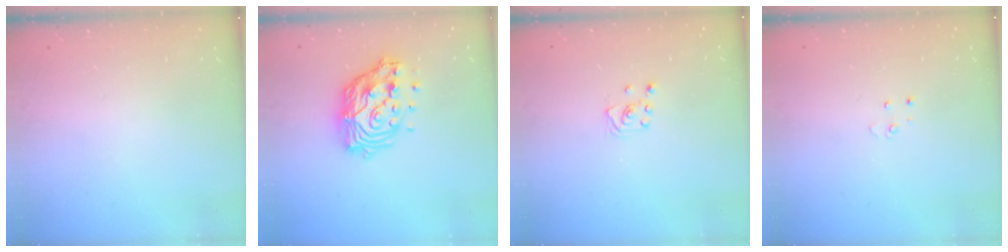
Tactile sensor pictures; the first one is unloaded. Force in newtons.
{"total": 14.5, "press": 14.4, "slide": 1.2}
{"total": 3.0, "press": 2.9, "slide": 0.3}
{"total": 3.0, "press": 2.9, "slide": 0.3}